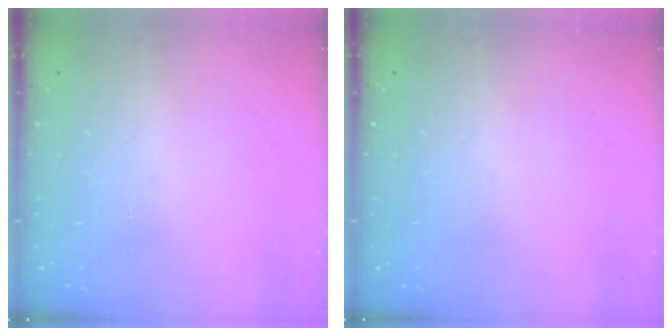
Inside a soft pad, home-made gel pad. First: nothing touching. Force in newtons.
{"total": 0.0}